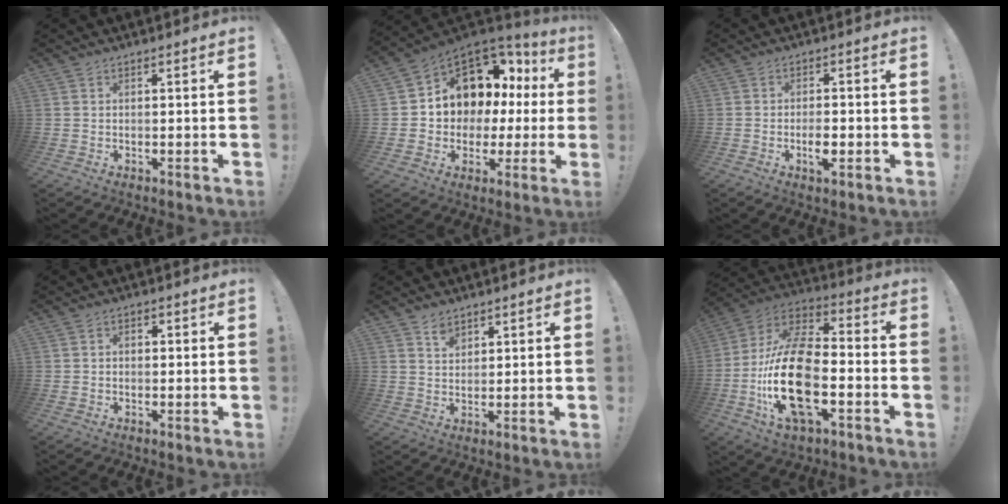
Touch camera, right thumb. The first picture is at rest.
{"total": 10.9, "force": [4.4, 8.7, 5.0], "torque": [-0.076, -0.042, 0.093]}
{"total": 4.2, "force": [-1.6, 1.5, 3.6], "torque": [-0.056, 0.001, -0.029]}
{"total": 1.3, "force": [-0.5, 1.0, 0.7], "torque": [-0.013, 0.005, -0.009]}
{"total": 3.8, "force": [2.8, 2.2, 1.2], "torque": [-0.007, -0.020, 0.048]}
{"total": 23.7, "force": [-5.5, 11.7, 19.9], "torque": [-0.409, 0.027, -0.090]}